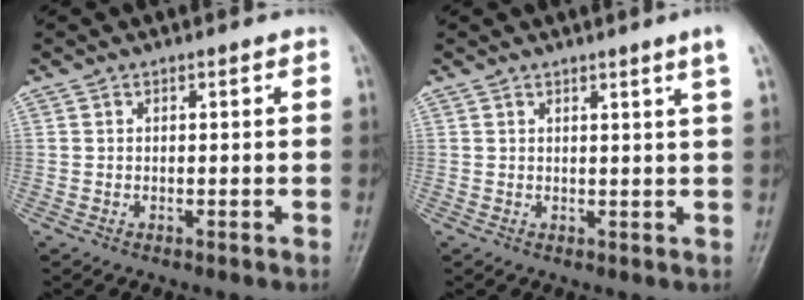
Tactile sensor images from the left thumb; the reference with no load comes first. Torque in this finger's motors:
{"motor_torque": [0.68, 0.44, 0.78, -0.31, 0.02]}